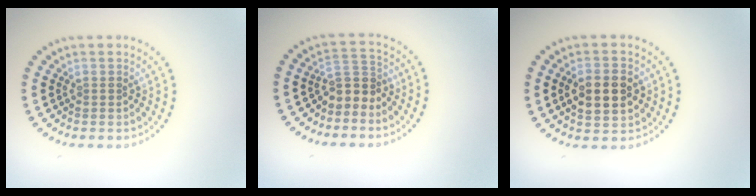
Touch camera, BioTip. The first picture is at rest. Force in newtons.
{"total": 2.4, "press": 1.7, "slide": 1.7}
{"total": 4.4, "press": 4.4, "slide": 0.3}